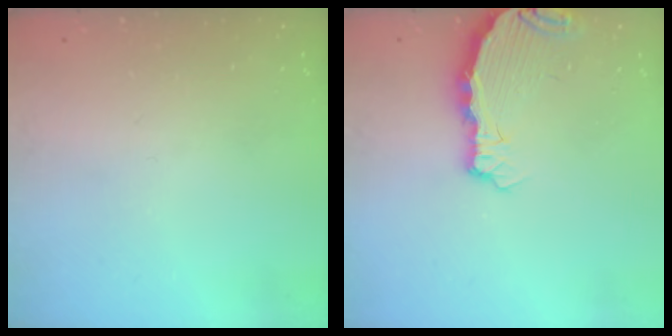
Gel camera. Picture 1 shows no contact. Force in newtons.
{"total": 4.1, "press": 4.1, "slide": 0.4}